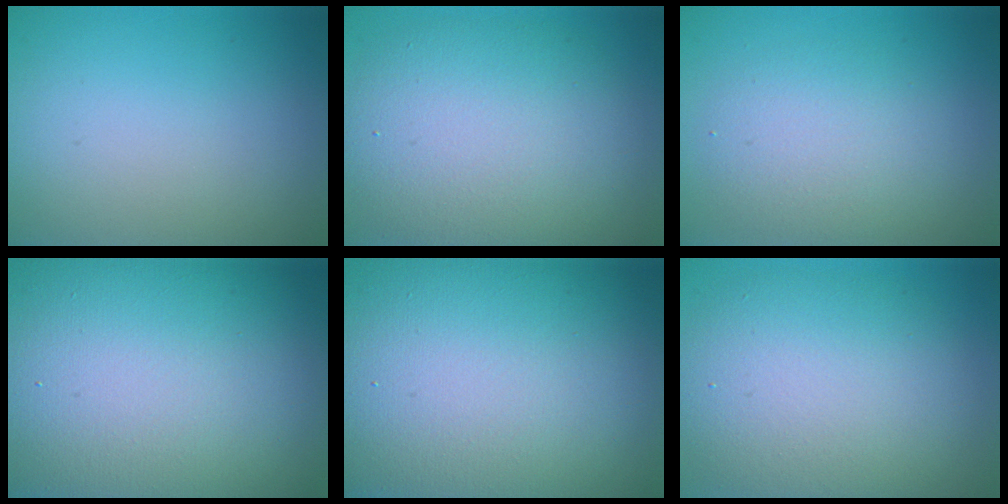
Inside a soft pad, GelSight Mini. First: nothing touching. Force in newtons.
{"total": 8.7, "press": 8.7, "slide": 0.3}
{"total": 3.5, "press": 3.5, "slide": 0.2}
{"total": 20.7, "press": 20.7, "slide": 1.2}
{"total": 20.7, "press": 20.7, "slide": 1.2}
{"total": 8.4, "press": 8.3, "slide": 0.8}